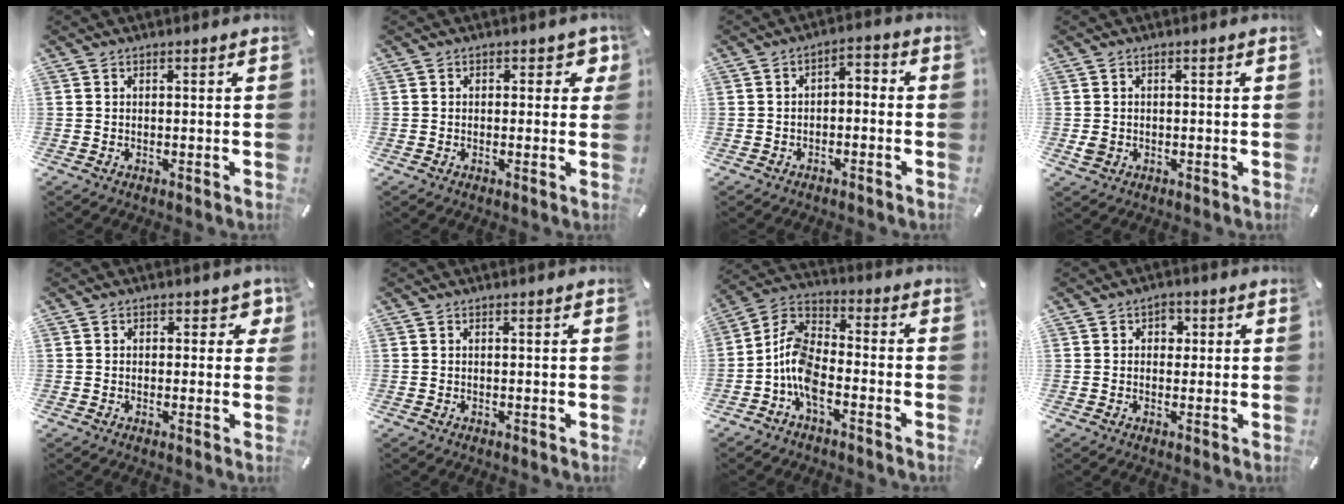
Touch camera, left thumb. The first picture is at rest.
{"total": 3.2, "force": [0.8, 2.2, 2.1], "torque": [-0.012, -0.002, 0.006]}
{"total": 3.6, "force": [-2.6, 1.8, 1.7], "torque": [-0.027, 0.020, -0.052]}
{"total": 2.1, "force": [-0.4, 1.8, 0.9], "torque": [-0.007, 0.001, -0.009]}
{"total": 3.2, "force": [0.9, 2.3, 2.1], "torque": [-0.011, -0.001, 0.007]}
{"total": 0.0}
{"total": 9.8, "force": [-5.2, 5.3, 6.4], "torque": [-0.147, 0.006, -0.104]}
{"total": 3.1, "force": [0.5, 2.5, 1.6], "torque": [-0.012, 0.000, 0.000]}